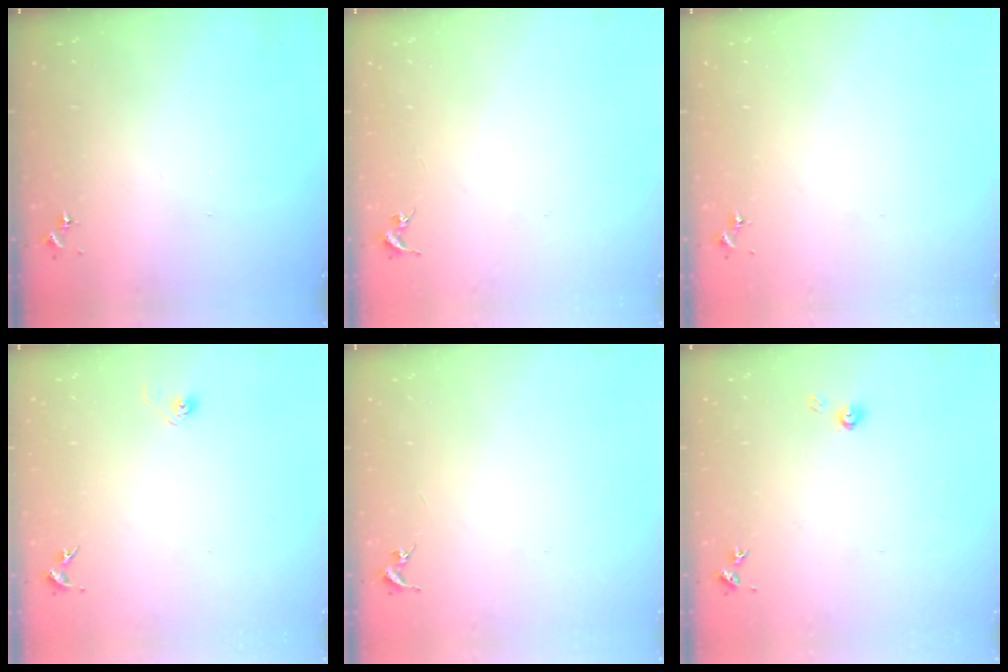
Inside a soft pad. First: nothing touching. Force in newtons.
{"total": 0.0}
{"total": 0.0}
{"total": 2.8, "press": 2.6, "slide": 1.1}
{"total": 0.0}
{"total": 3.8, "press": 3.7, "slide": 0.2}